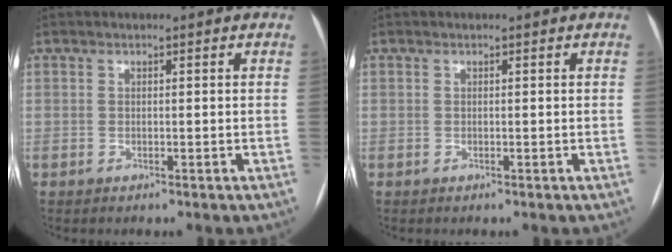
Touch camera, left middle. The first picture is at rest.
{"total": 0.0}